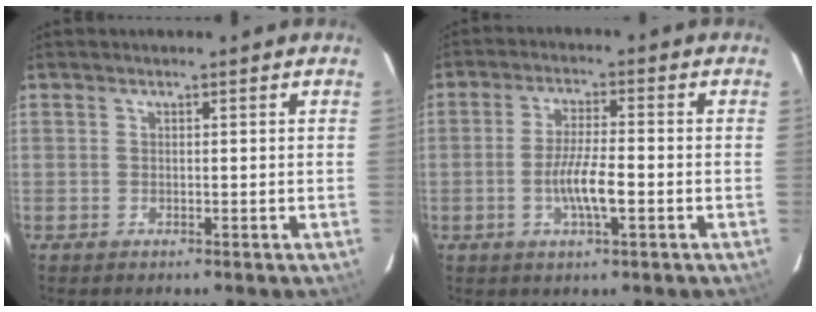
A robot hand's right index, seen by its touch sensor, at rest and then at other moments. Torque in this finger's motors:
{"motor_torque": [0.76, -0.18, 0.52, 0.13]}